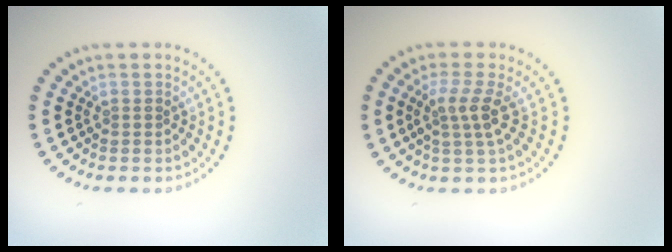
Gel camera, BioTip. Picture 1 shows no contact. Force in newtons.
{"total": 2.6, "press": 2.0, "slide": 1.8}